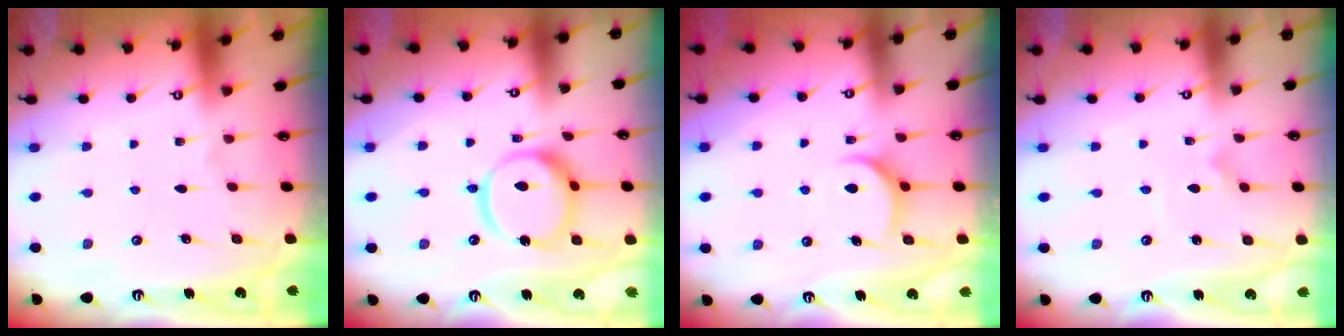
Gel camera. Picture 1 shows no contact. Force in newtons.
{"total": 15.1, "press": 15.0, "slide": 1.8}
{"total": 7.3, "press": 7.2, "slide": 0.8}
{"total": 1.5, "press": 1.5, "slide": 0.0}